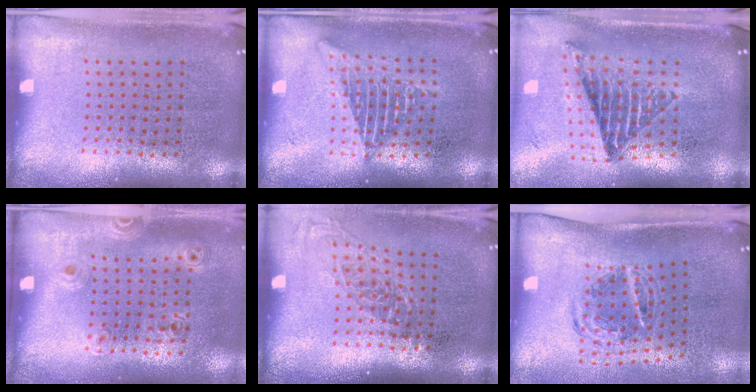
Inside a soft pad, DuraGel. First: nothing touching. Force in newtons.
{"total": 2.6, "press": 2.6, "slide": 0.3}
{"total": 1.8, "press": 1.4, "slide": 1.1}
{"total": 1.1, "press": 0.9, "slide": 0.7}
{"total": 1.3, "press": 1.1, "slide": 0.8}
{"total": 1.2, "press": 1.0, "slide": 0.5}